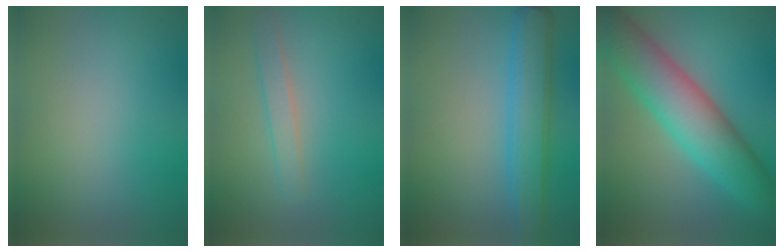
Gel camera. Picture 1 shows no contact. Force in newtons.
{"total": 1.7, "press": 1.7, "slide": 0.0}
{"total": 4.5, "press": 4.5, "slide": 0.2}
{"total": 8.4, "press": 8.4, "slide": 0.3}